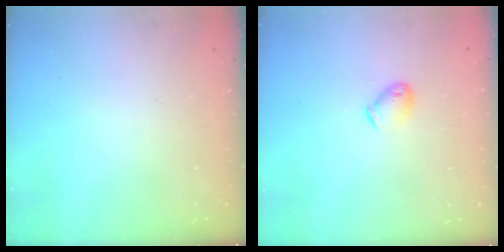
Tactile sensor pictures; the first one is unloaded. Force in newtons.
{"total": 5.2, "press": 5.2, "slide": 0.7}